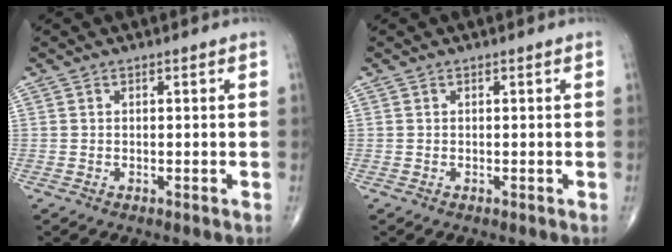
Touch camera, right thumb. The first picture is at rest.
{"total": 0.0}